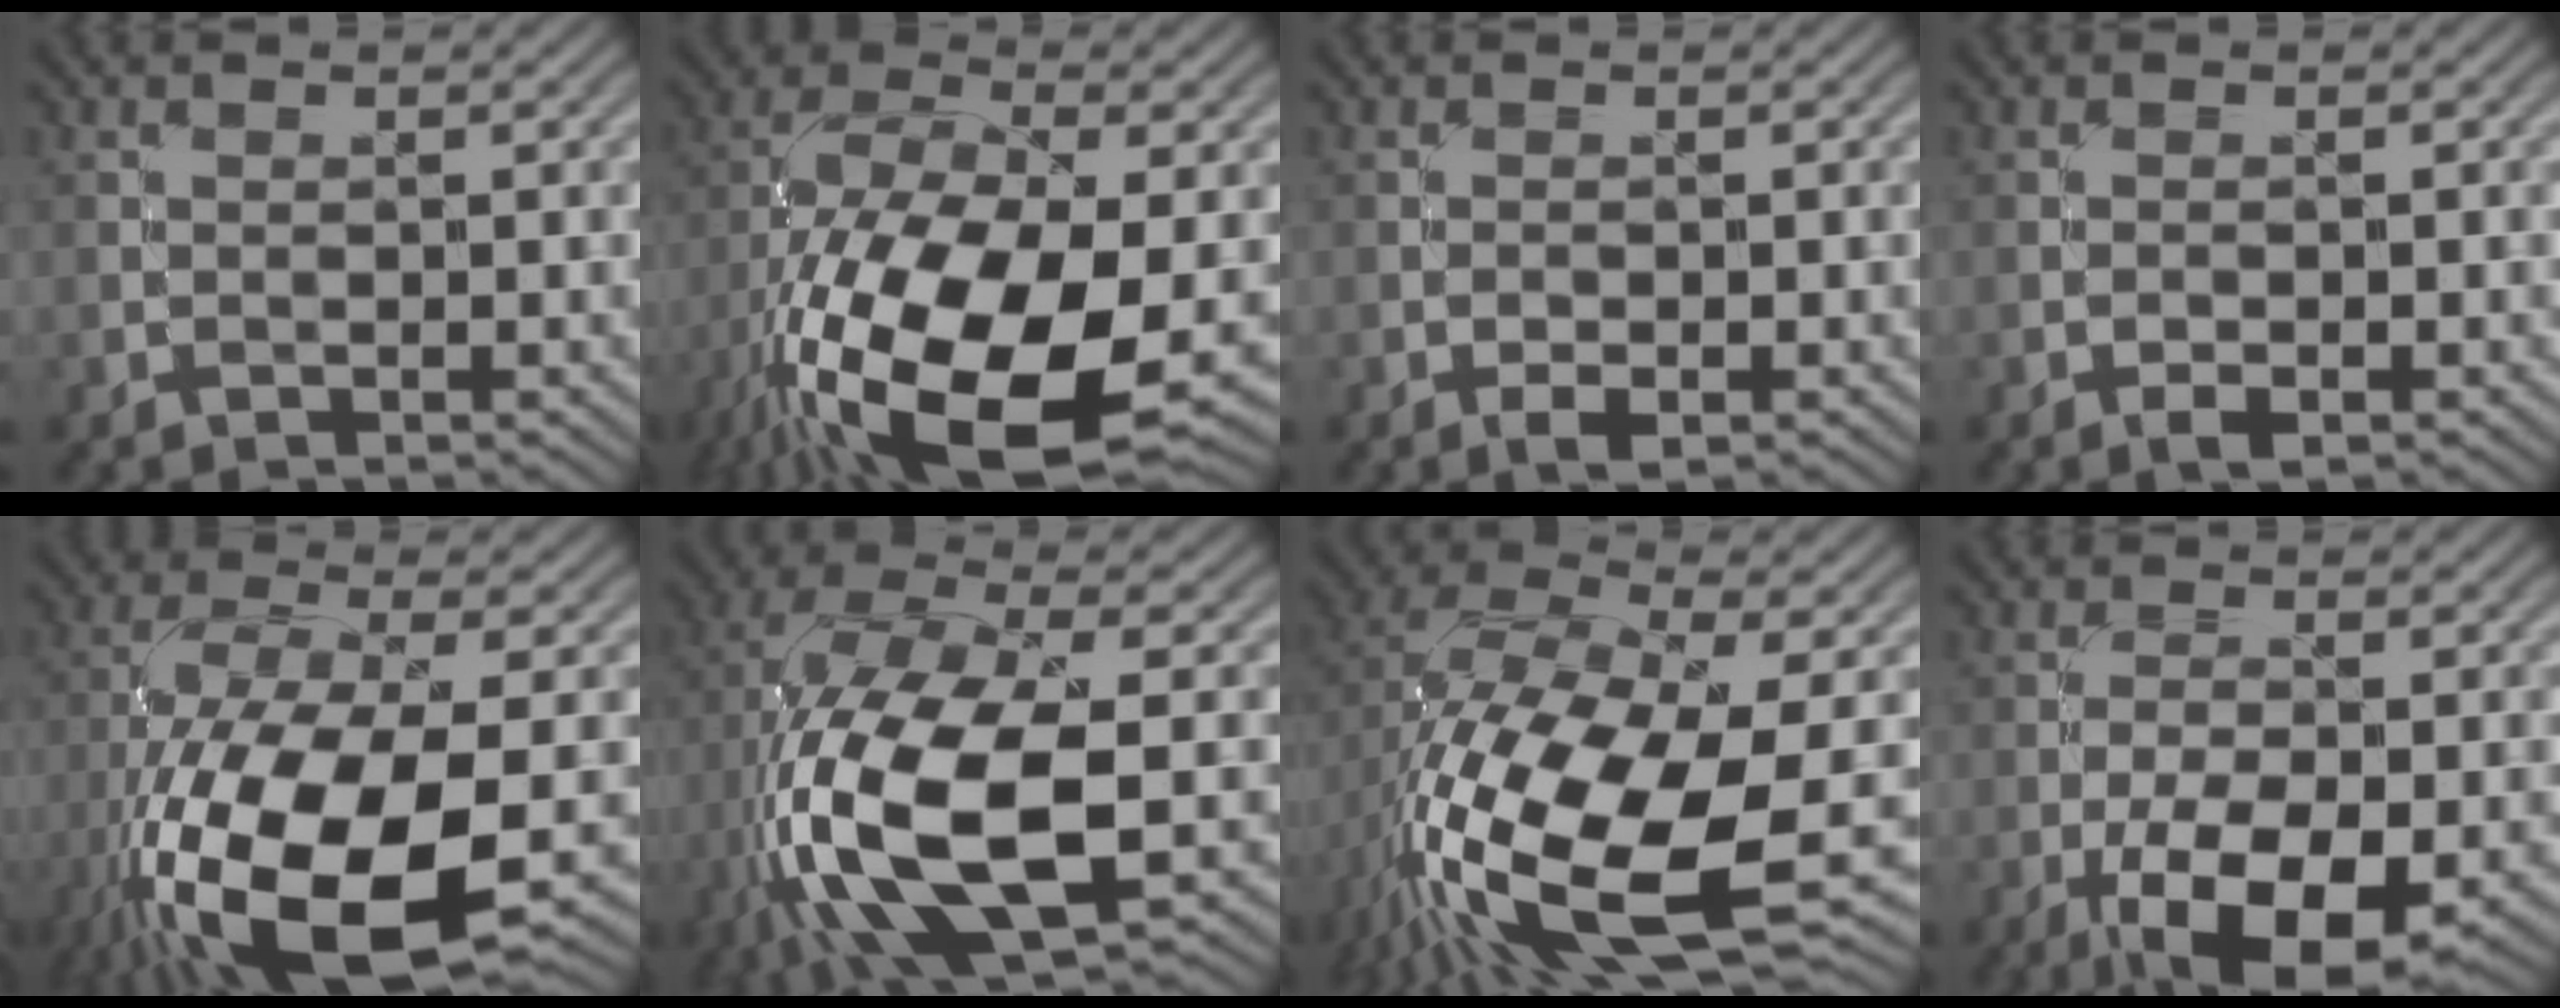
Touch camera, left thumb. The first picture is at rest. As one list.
[{"total": 18.5, "force": [-7.4, 7.8, 15.1], "torque": [-0.315, -0.032, -0.130]}, {"total": 1.6, "force": [-0.8, 0.6, 1.2], "torque": [-0.019, 0.000, -0.017]}, {"total": 1.2, "force": [-0.7, 0.4, 0.8], "torque": [-0.013, 0.000, -0.014]}, {"total": 17.0, "force": [-6.8, 6.3, 14.3], "torque": [-0.307, -0.032, -0.122]}, {"total": 15.8, "force": [-4.0, 6.6, 13.8], "torque": [-0.316, -0.010, -0.071]}, {"total": 17.7, "force": [-5.2, 7.9, 15.0], "torque": [-0.321, -0.027, -0.089]}, {"total": 10.2, "force": [-4.5, 4.1, 8.1], "torque": [-0.149, -0.015, -0.075]}]